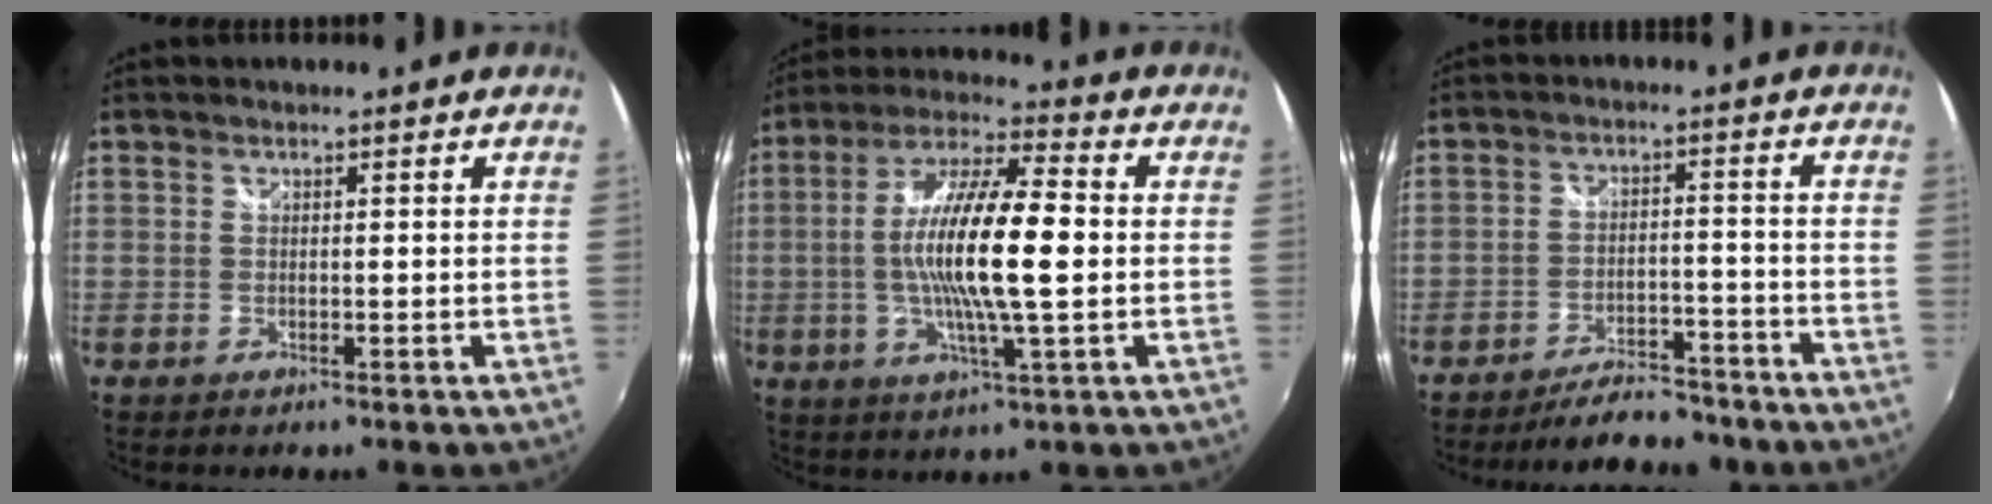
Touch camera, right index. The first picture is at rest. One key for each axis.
{"total": 16.2, "fx": -0.7, "fy": 2.8, "fz": 15.9, "tx": -0.299, "ty": 0.003, "tz": -0.019}
{"total": 10.5, "fx": -9.2, "fy": 3.3, "fz": 3.9, "tx": -0.091, "ty": 0.009, "tz": -0.124}